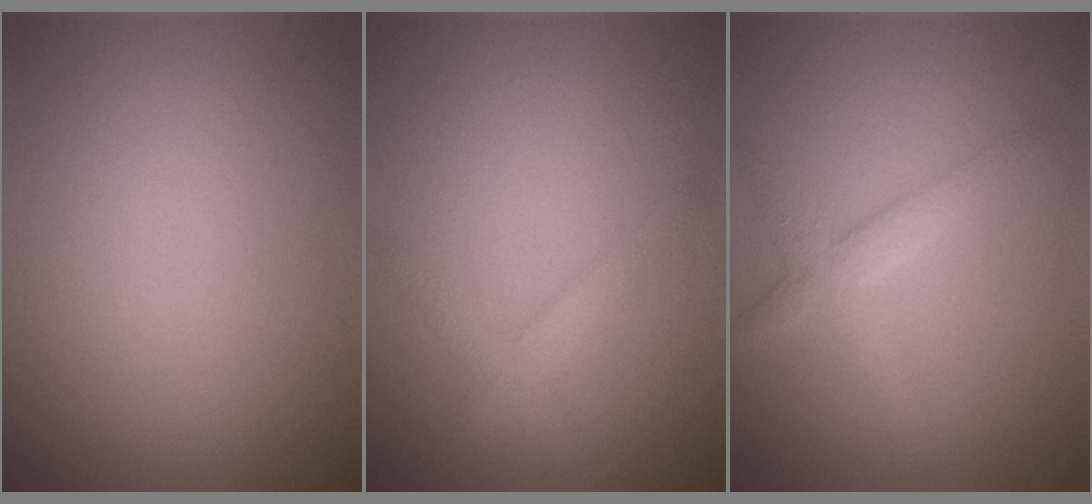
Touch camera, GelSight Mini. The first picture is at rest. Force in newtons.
{"total": 2.1, "press": 2.1, "slide": 0.1}
{"total": 2.5, "press": 2.5, "slide": 0.2}